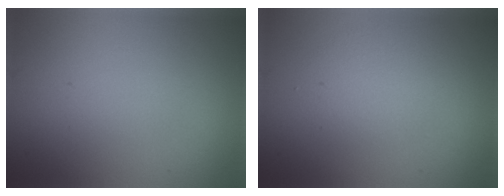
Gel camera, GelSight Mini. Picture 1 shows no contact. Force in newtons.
{"total": 2.1, "press": 2.1, "slide": 0.1}